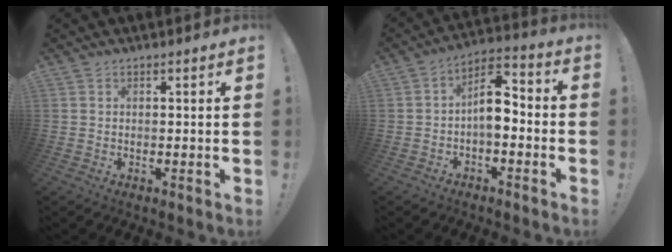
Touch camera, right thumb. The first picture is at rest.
{"total": 9.0, "force": [-1.9, 5.1, 7.2], "torque": [-0.114, 0.019, -0.032]}